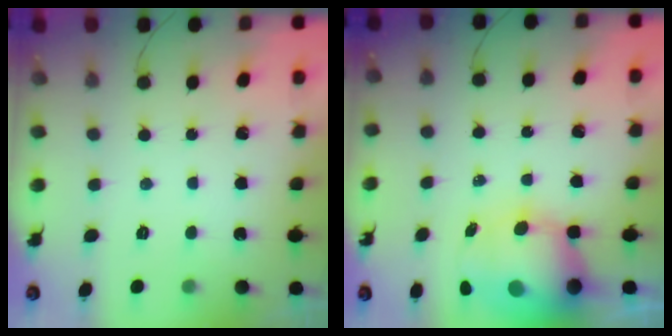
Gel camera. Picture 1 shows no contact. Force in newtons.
{"total": 10.4, "press": 10.1, "slide": 2.5}